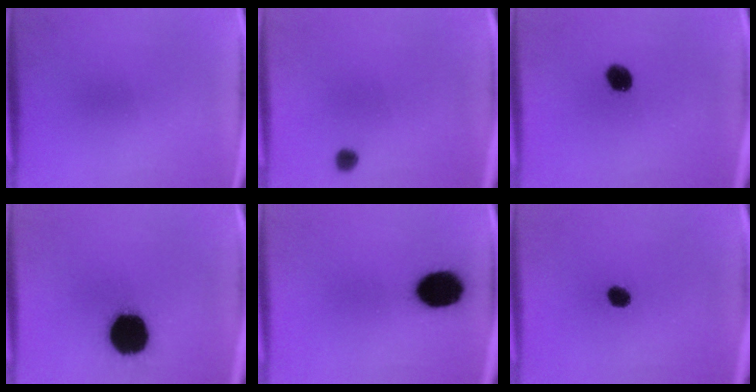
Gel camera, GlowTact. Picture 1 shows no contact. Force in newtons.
{"total": 1.8}
{"total": 4.9}
{"total": 19.6}
{"total": 13.0}
{"total": 3.9}